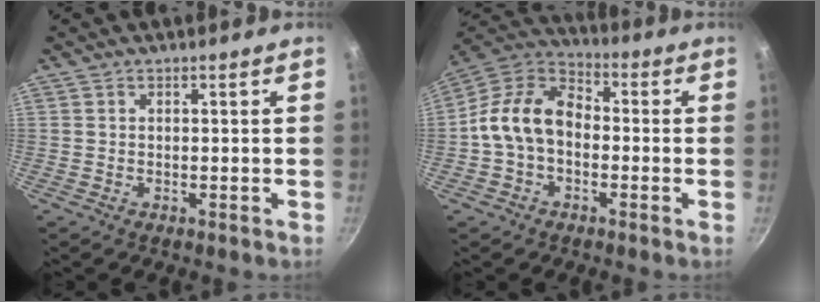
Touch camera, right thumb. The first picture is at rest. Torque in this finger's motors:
{"motor_torque": [0.18, 0.19, 0.81, -0.69, 0.18]}